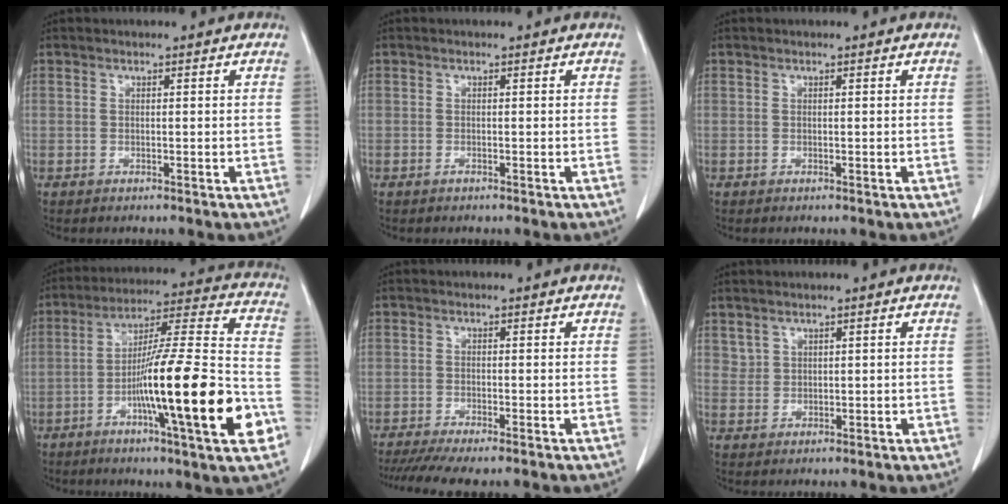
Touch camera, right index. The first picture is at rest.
{"total": 0.0}
{"total": 0.0}
{"total": 22.1, "force": [-7.0, 0.8, 20.9], "torque": [-0.306, -0.005, -0.110]}
{"total": 7.0, "force": [-5.7, 0.4, 4.1], "torque": [-0.062, -0.012, -0.091]}
{"total": 1.8, "force": [1.4, 1.1, 0.1], "torque": [0.006, 0.005, 0.028]}